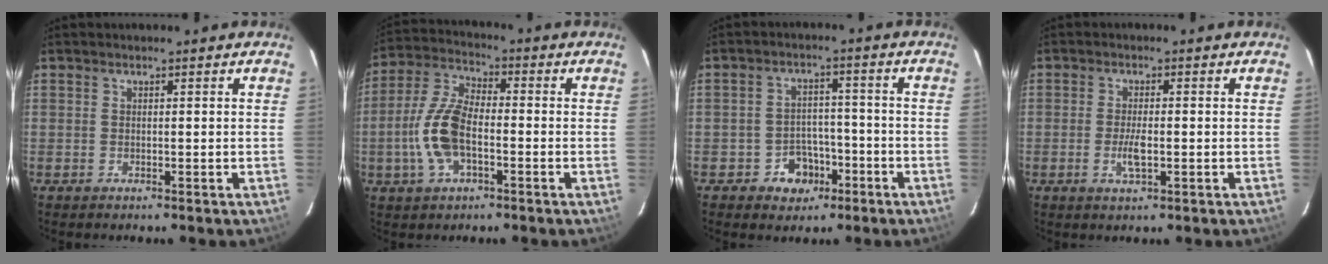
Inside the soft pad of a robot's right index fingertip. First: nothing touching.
{"total": 10.8, "force": [-2.8, 5.0, 9.1], "torque": [-0.200, 0.010, -0.056]}
{"total": 6.3, "force": [-3.5, 4.9, 2.0], "torque": [-0.051, 0.016, -0.038]}
{"total": 3.4, "force": [-0.8, 1.0, 3.2], "torque": [-0.062, -0.003, -0.014]}